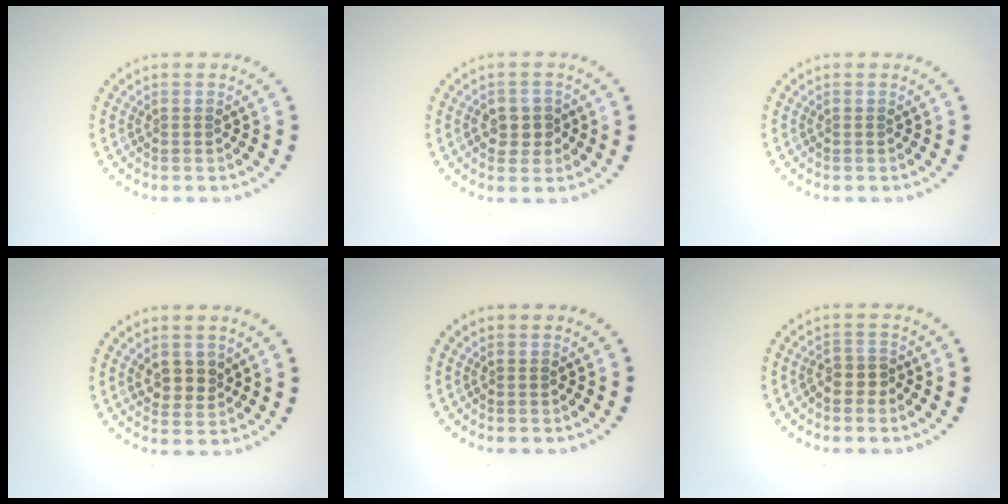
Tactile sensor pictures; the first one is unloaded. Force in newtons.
{"total": 1.9, "press": 1.8, "slide": 0.2}
{"total": 0.0}
{"total": 2.3, "press": 2.2, "slide": 0.8}
{"total": 0.0}
{"total": 1.7, "press": 1.3, "slide": 1.1}